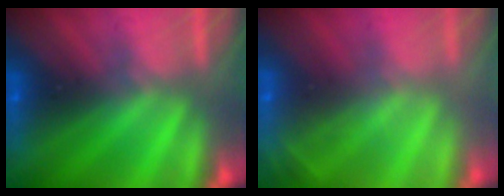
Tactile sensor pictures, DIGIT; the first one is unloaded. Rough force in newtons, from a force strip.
{"total": 2.0}